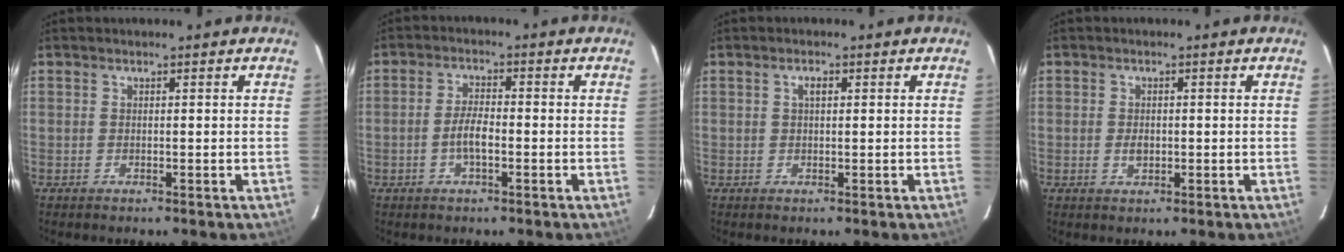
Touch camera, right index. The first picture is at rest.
{"total": 4.2, "force": [-1.3, 1.3, 3.7], "torque": [-0.077, 0.004, -0.024]}
{"total": 1.4, "force": [0.4, 0.7, 1.2], "torque": [-0.022, 0.006, 0.006]}
{"total": 2.1, "force": [-0.3, 1.5, 1.4], "torque": [-0.025, 0.001, -0.005]}